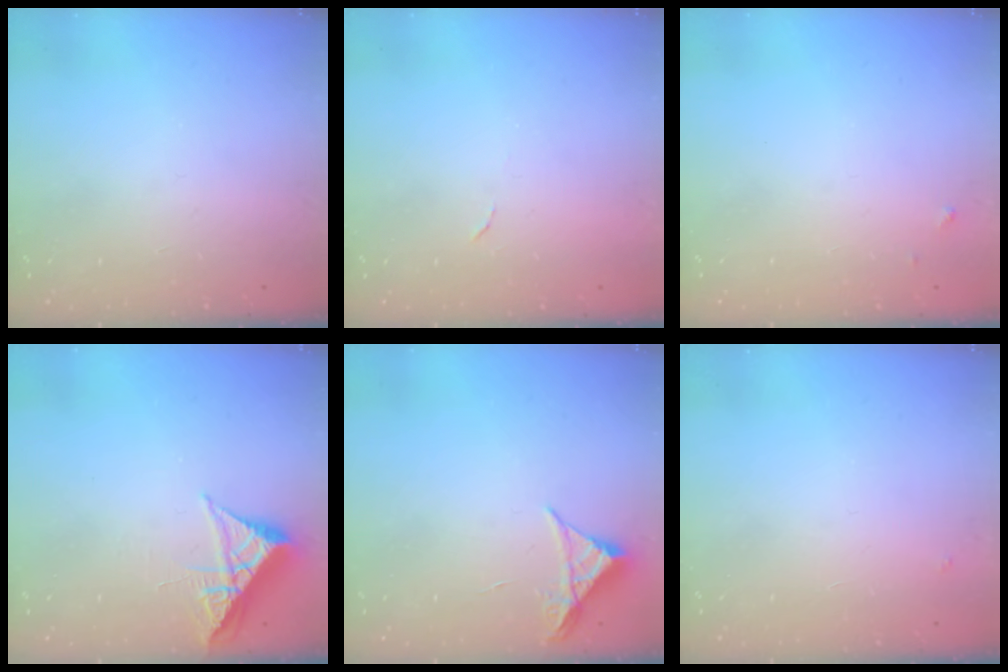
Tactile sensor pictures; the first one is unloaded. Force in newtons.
{"total": 3.7, "press": 3.7, "slide": 0.2}
{"total": 3.5, "press": 3.5, "slide": 0.2}
{"total": 6.5, "press": 6.5, "slide": 0.7}
{"total": 3.9, "press": 3.8, "slide": 0.5}
{"total": 3.8, "press": 3.8, "slide": 0.2}